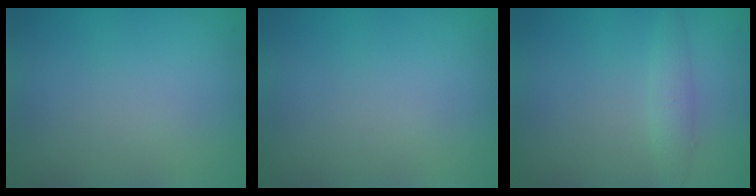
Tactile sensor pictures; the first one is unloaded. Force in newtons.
{"total": 0.0}
{"total": 1.4, "press": 1.4, "slide": 0.0}